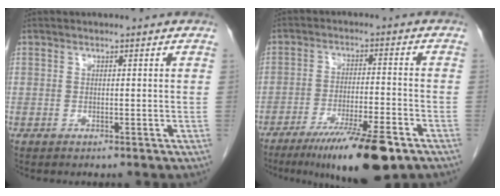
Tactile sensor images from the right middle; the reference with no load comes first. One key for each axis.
{"total": 13.2, "fx": -8.9, "fy": 1.2, "fz": 9.7, "tx": -0.150, "ty": -0.029, "tz": -0.144}